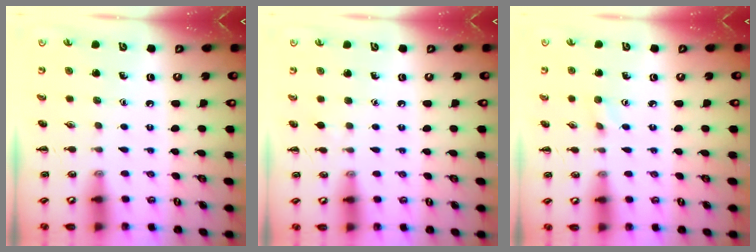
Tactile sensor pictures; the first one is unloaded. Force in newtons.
{"total": 2.3, "press": 2.0, "slide": 1.0}
{"total": 2.3, "press": 2.2, "slide": 0.8}